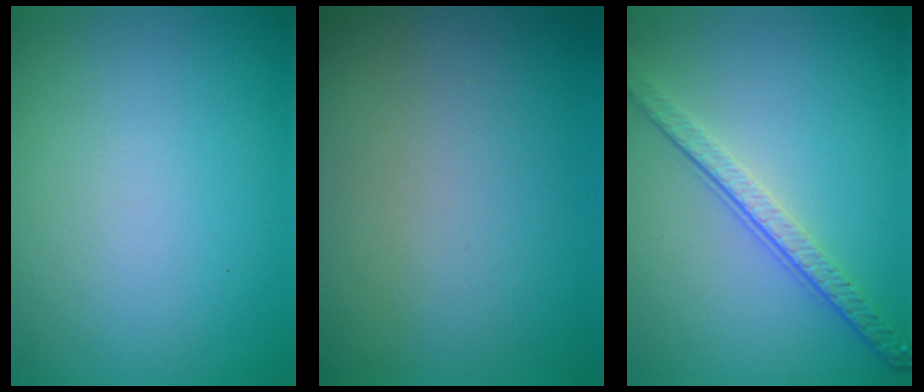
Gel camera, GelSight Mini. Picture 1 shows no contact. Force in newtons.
{"total": 0.0}
{"total": 4.0, "press": 2.8, "slide": 2.8}